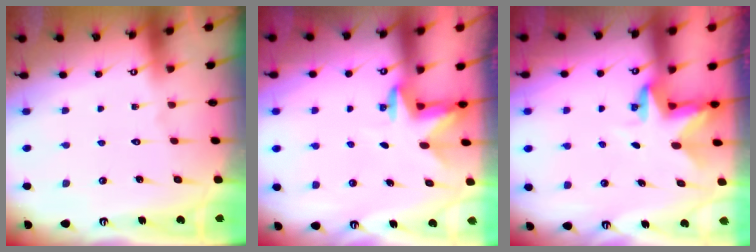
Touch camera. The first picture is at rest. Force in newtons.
{"total": 2.9, "press": 2.8, "slide": 0.7}
{"total": 2.9, "press": 2.9, "slide": 0.2}